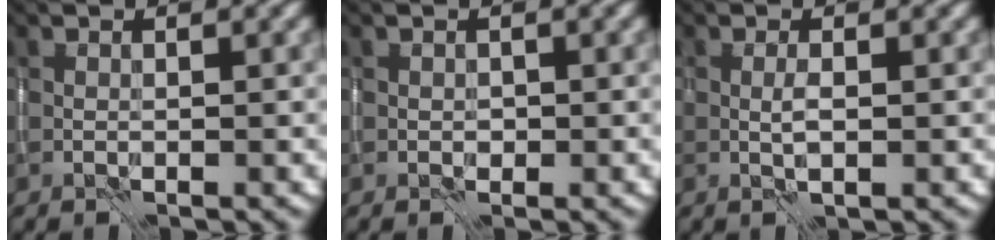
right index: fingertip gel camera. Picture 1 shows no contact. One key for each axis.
{"total": 0.8, "fx": -0.2, "fy": 0.7, "fz": 0.3, "tx": -0.005, "ty": -0.005, "tz": 0.001}
{"total": 1.1, "fx": -0.1, "fy": 0.1, "fz": 1.1, "tx": -0.022, "ty": -0.001, "tz": -0.002}